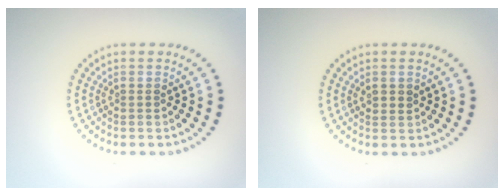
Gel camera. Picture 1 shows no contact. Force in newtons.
{"total": 1.1, "press": 1.0, "slide": 0.5}